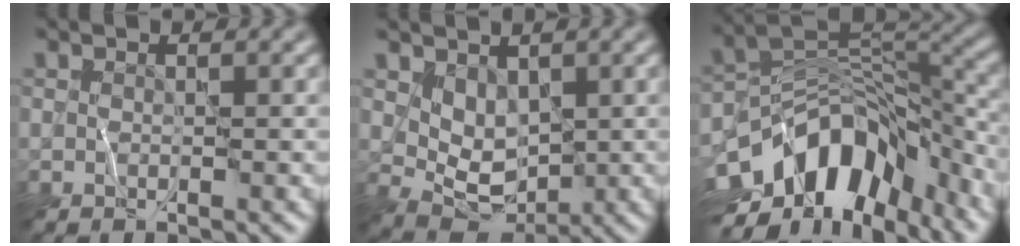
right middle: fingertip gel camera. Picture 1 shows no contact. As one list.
[{"total": 3.8, "force": [1.4, 2.6, 2.5], "torque": [-0.045, -0.015, 0.033]}, {"total": 12.7, "force": [-5.8, 8.0, 8.0], "torque": [-0.132, 0.008, -0.109]}]